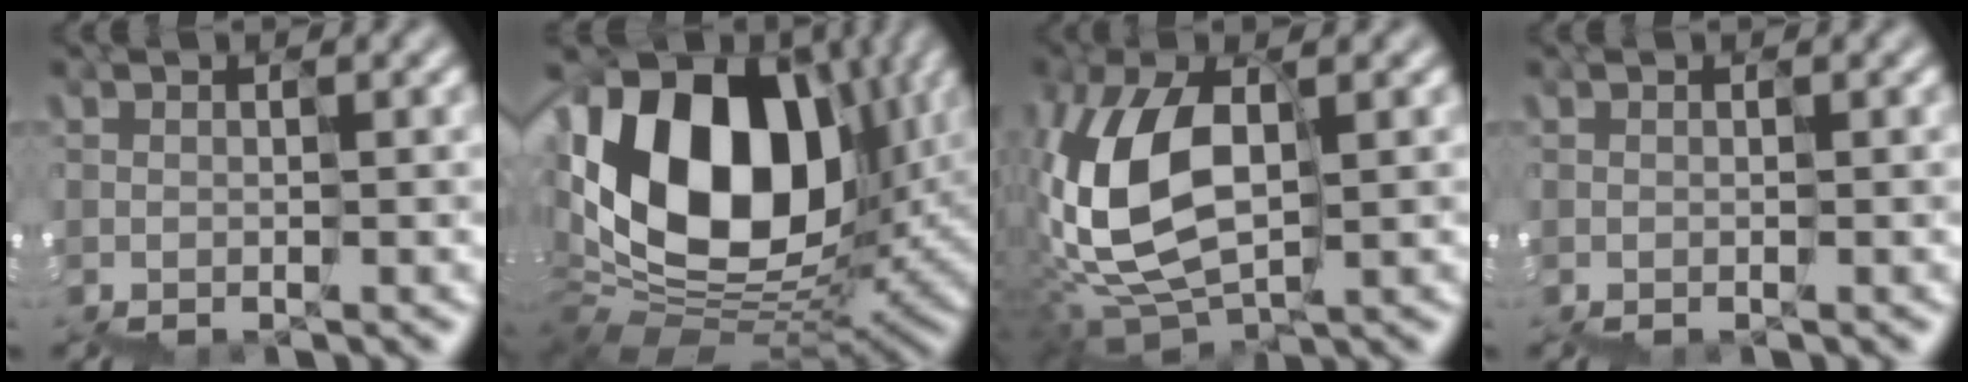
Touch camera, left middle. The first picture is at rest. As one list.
[{"total": 13.4, "force": [2.7, 9.4, 9.1], "torque": [-0.174, 0.022, 0.036]}, {"total": 8.0, "force": [0.5, 4.8, 6.5], "torque": [-0.176, 0.016, 0.008]}, {"total": 0.0}]